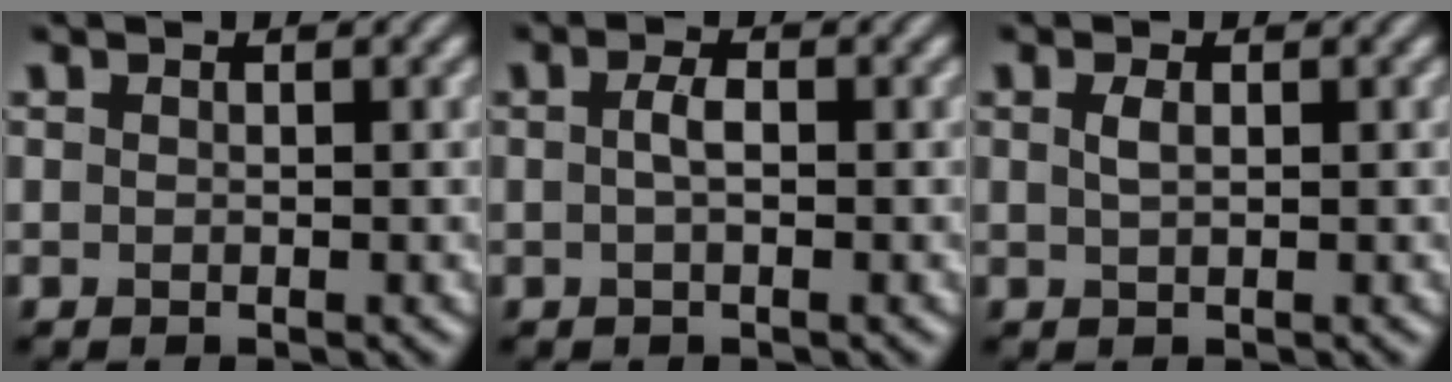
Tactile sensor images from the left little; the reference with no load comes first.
{"total": 1.4, "force": [-0.1, 0.5, 1.3], "torque": [-0.029, 0.002, -0.003]}
{"total": 1.0, "force": [0.3, 0.4, 0.9], "torque": [-0.020, 0.002, 0.006]}